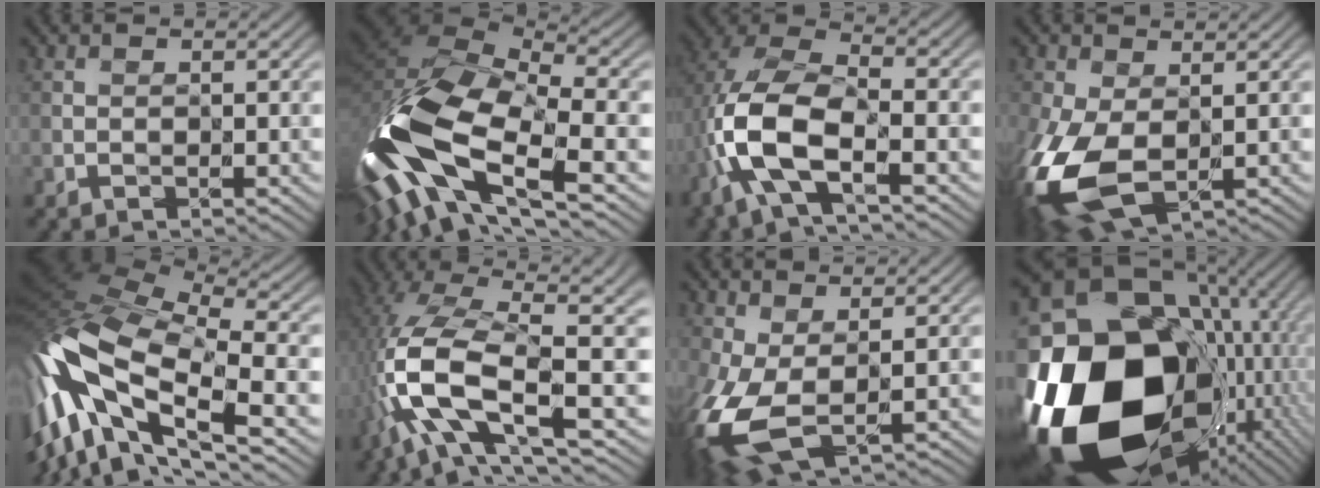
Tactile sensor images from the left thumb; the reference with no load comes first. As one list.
[{"total": 17.9, "force": [-6.2, 7.6, 15.0], "torque": [-0.349, -0.036, -0.106]}, {"total": 10.0, "force": [-3.2, 4.4, 8.4], "torque": [-0.202, -0.003, -0.068]}, {"total": 10.0, "force": [-1.5, 6.0, 7.9], "torque": [-0.226, -0.028, -0.021]}, {"total": 18.0, "force": [-4.1, 8.2, 15.4], "torque": [-0.351, -0.039, -0.058]}, {"total": 13.3, "force": [-0.8, 4.5, 12.5], "torque": [-0.287, -0.003, -0.014]}, {"total": 7.3, "force": [-0.2, 3.6, 6.4], "torque": [-0.175, -0.016, -0.004]}, {"total": 22.4, "force": [-4.7, 16.2, 14.8], "torque": [-0.320, -0.060, -0.048]}]